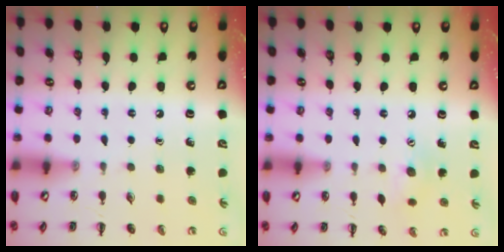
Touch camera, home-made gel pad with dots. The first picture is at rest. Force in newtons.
{"total": 5.8, "press": 5.7, "slide": 1.3}